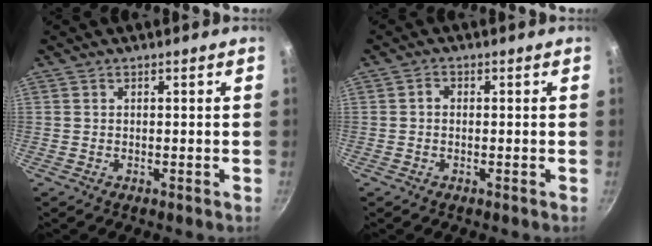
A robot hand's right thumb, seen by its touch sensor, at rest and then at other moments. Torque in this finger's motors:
{"motor_torque": [0.19, 0.53, 0.30, -0.12, 0.00]}